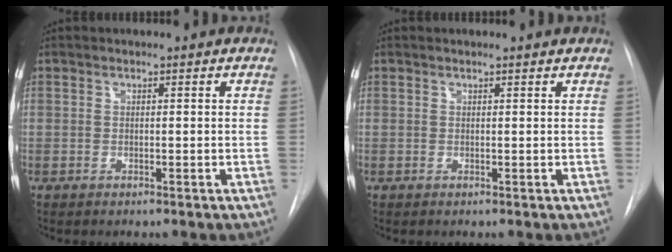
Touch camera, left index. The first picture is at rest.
{"total": 1.5, "force": [1.4, -0.1, 0.3], "torque": [-0.009, 0.006, 0.015]}